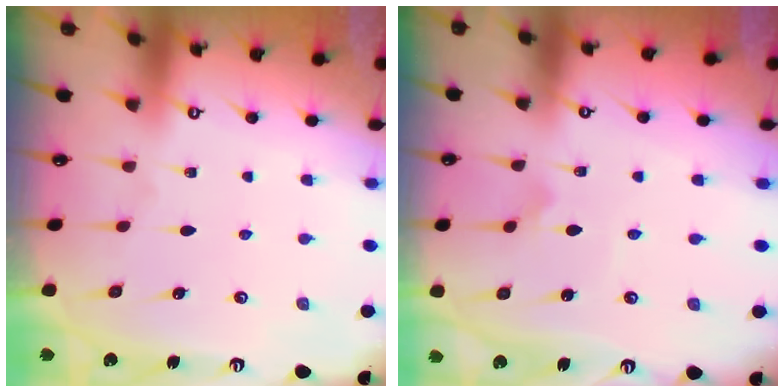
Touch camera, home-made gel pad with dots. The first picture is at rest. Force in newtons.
{"total": 2.9, "press": 2.9, "slide": 0.2}